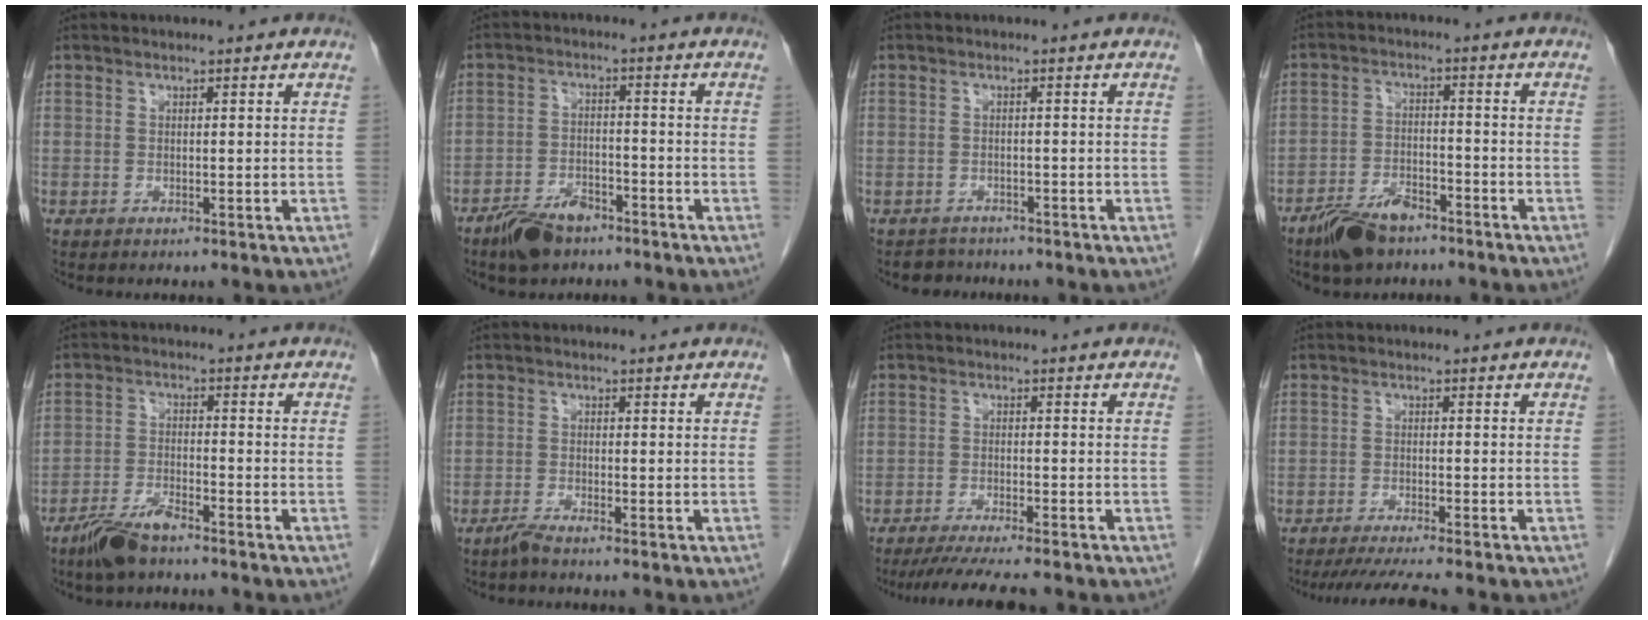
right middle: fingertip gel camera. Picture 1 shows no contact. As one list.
[{"total": 5.9, "force": [-4.5, 2.1, 3.1], "torque": [-0.065, -0.003, -0.080]}, {"total": 2.5, "force": [-2.2, 1.1, -0.5], "torque": [0.001, -0.001, -0.036]}, {"total": 7.0, "force": [-5.2, 2.8, 3.7], "torque": [-0.077, -0.004, -0.092]}, {"total": 5.7, "force": [-4.6, 1.1, 3.2], "torque": [-0.072, -0.009, -0.089]}, {"total": 1.7, "force": [-1.5, -0.3, 0.8], "torque": [-0.022, -0.003, -0.033]}, {"total": 9.3, "force": [-8.0, 0.0, 4.6], "torque": [-0.061, -0.022, -0.125]}, {"total": 7.7, "force": [-6.8, -0.8, 3.6], "torque": [-0.047, -0.022, -0.108]}]